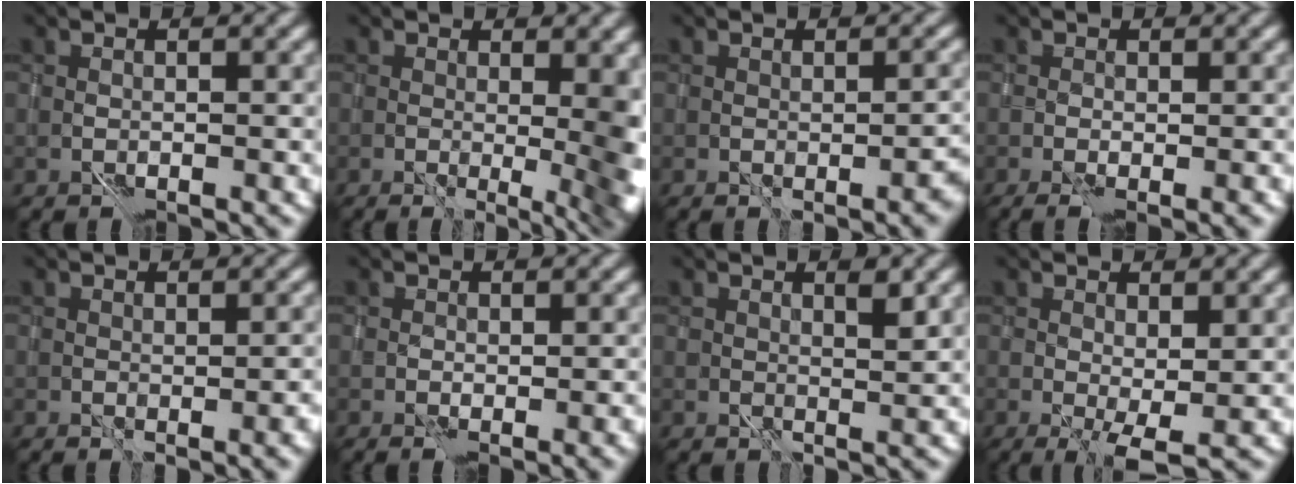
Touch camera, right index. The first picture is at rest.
{"total": 8.6, "force": [0.8, 3.2, 8.0], "torque": [-0.046, 0.004, 0.026]}
{"total": 1.7, "force": [0.1, 0.3, 1.7], "torque": [-0.022, 0.005, 0.010]}
{"total": 3.3, "force": [-1.4, 0.7, 2.9], "torque": [-0.046, -0.006, -0.010]}
{"total": 1.9, "force": [0.4, 0.3, 1.8], "torque": [-0.023, 0.001, 0.018]}
{"total": 2.4, "force": [-0.7, 0.6, 2.3], "torque": [-0.035, -0.004, 0.001]}
{"total": 2.1, "force": [2.0, -0.2, 0.8], "torque": [-0.010, 0.004, 0.034]}
{"total": 2.1, "force": [0.8, 0.1, 1.9], "torque": [-0.038, -0.001, 0.018]}